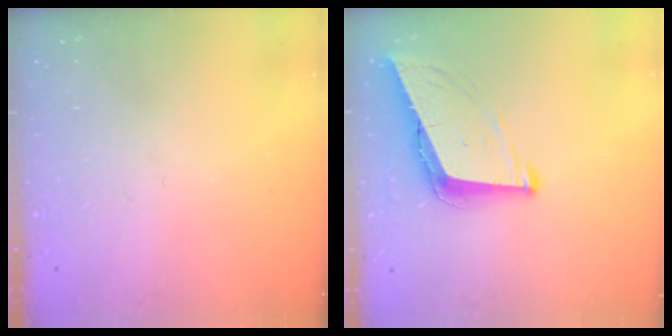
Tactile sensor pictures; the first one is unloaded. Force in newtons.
{"total": 9.2, "press": 8.7, "slide": 2.9}